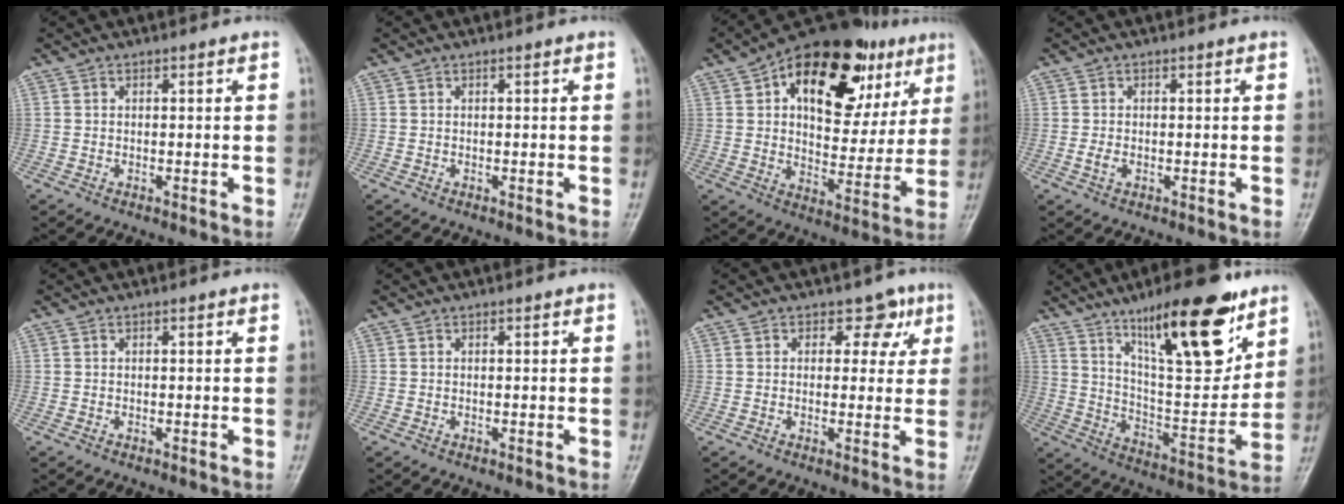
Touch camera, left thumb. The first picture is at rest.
{"total": 0.0}
{"total": 26.2, "force": [11.3, 14.5, 18.6], "torque": [-0.228, 0.002, 0.171]}
{"total": 1.6, "force": [-0.3, 1.1, 1.2], "torque": [-0.025, -0.002, -0.009]}
{"total": 0.0}
{"total": 0.0}
{"total": 4.9, "force": [2.2, 3.7, 2.4], "torque": [0.008, -0.004, 0.022]}
{"total": 21.8, "force": [13.3, 6.4, 16.0], "torque": [-0.213, -0.069, 0.225]}